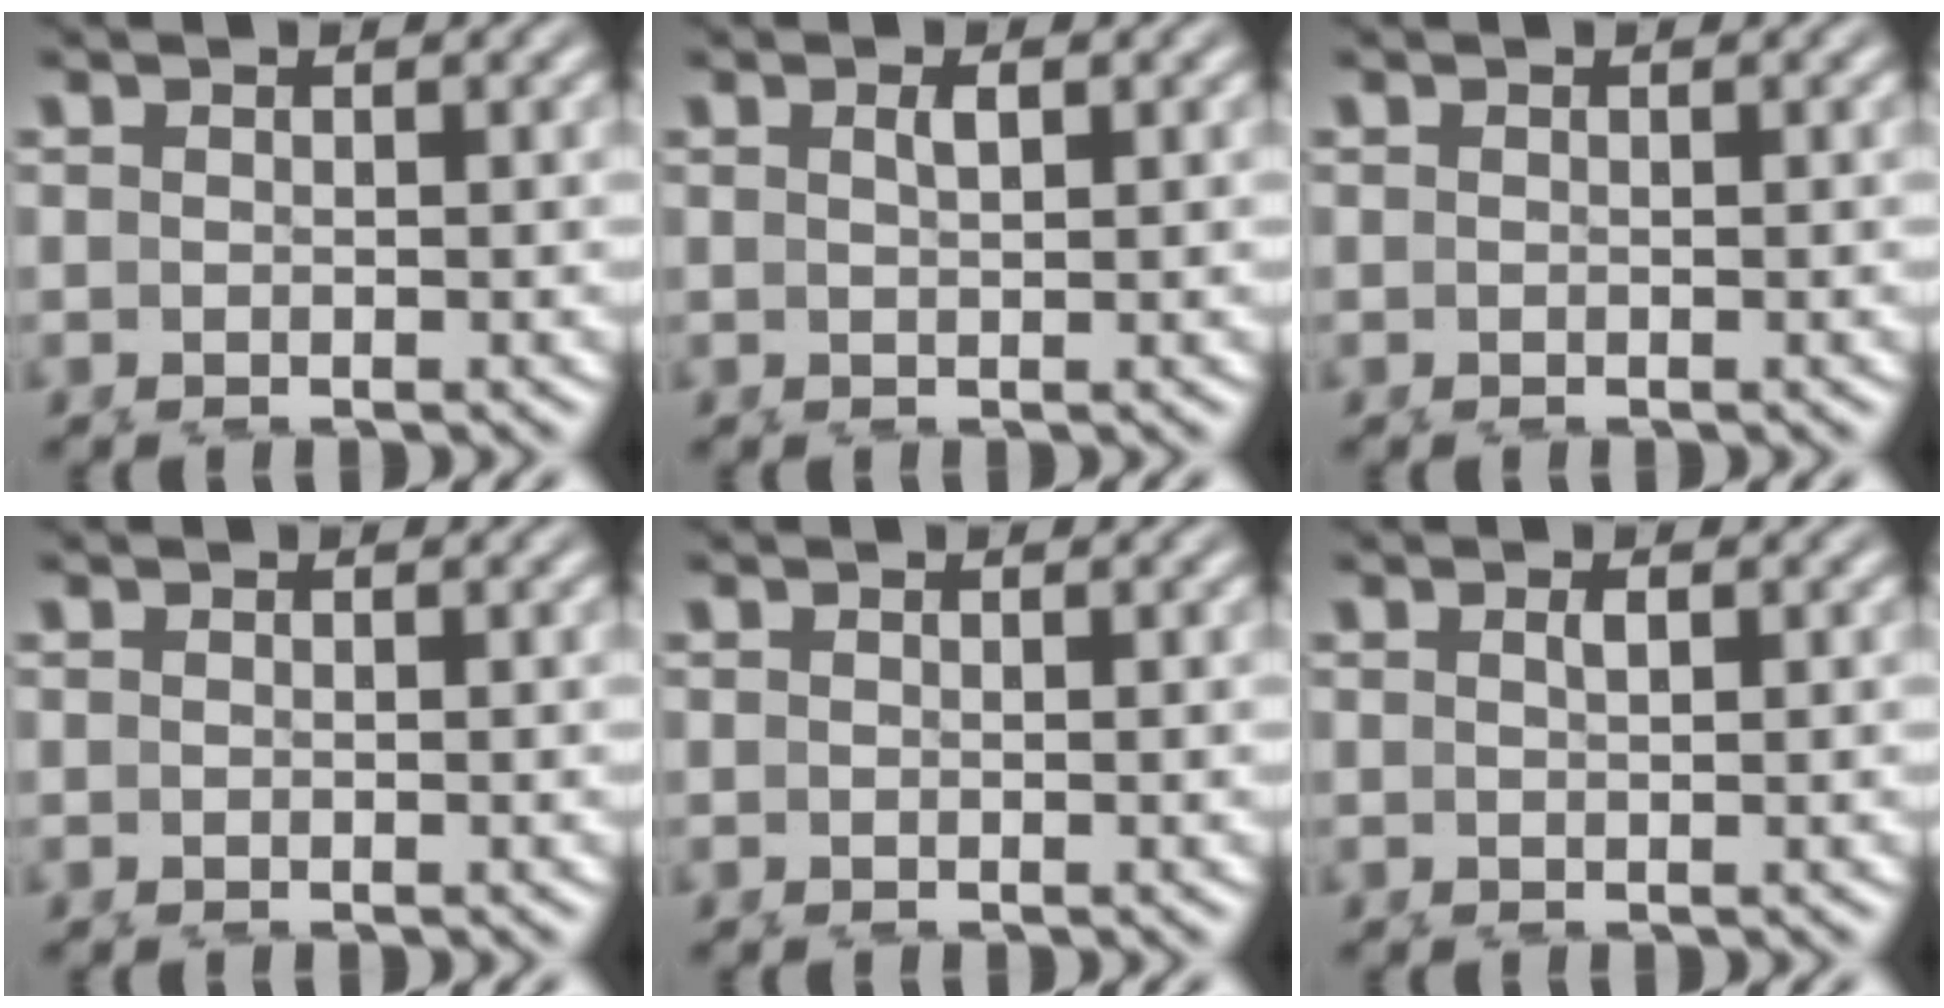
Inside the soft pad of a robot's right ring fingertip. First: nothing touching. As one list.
[{"total": 1.1, "force": [0.1, -0.8, 0.8], "torque": [-0.007, -0.004, 0.009]}, {"total": 0.0}, {"total": 0.0}, {"total": 0.0}, {"total": 0.9, "force": [0.0, -0.7, 0.5], "torque": [-0.006, -0.004, 0.006]}]